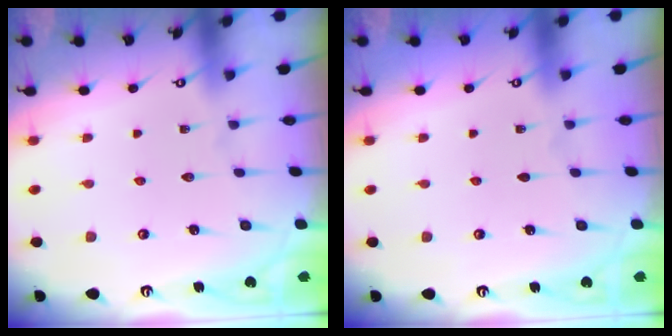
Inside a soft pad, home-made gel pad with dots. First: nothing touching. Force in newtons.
{"total": 0.0}